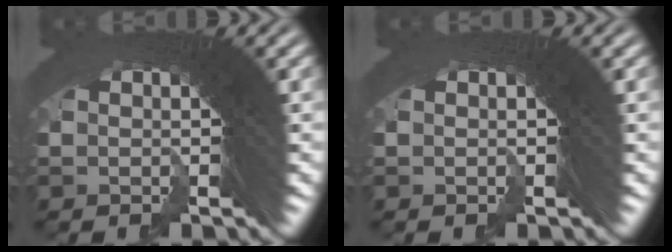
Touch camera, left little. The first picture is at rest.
{"total": 0.0}